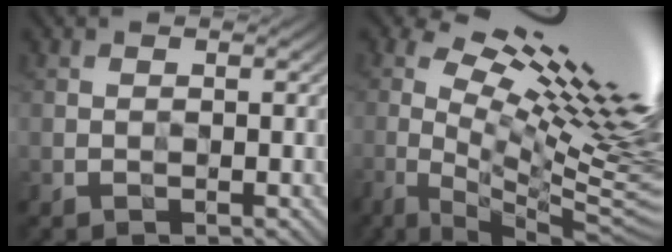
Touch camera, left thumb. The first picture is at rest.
{"total": 19.9, "force": [4.8, 4.7, 18.7], "torque": [-0.276, 0.010, 0.085]}